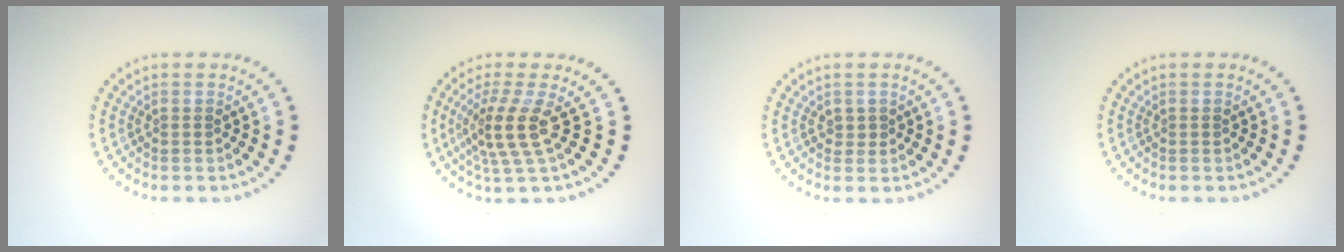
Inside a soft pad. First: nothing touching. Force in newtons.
{"total": 3.6, "press": 2.7, "slide": 2.4}
{"total": 0.5, "press": 0.5, "slide": 0.2}
{"total": 0.0}